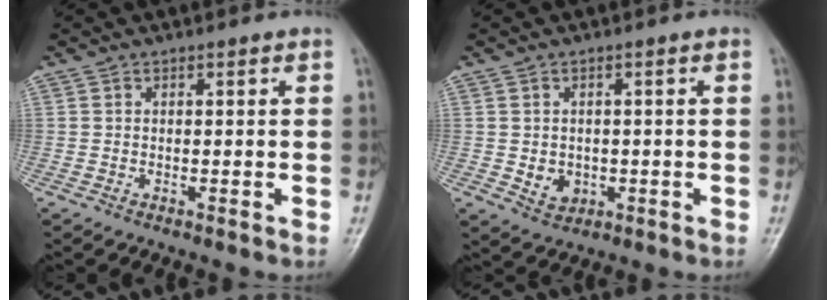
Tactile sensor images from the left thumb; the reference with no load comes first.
{"total": 3.7, "force": [-0.5, 3.2, 1.9], "torque": [-0.017, 0.000, 0.003]}